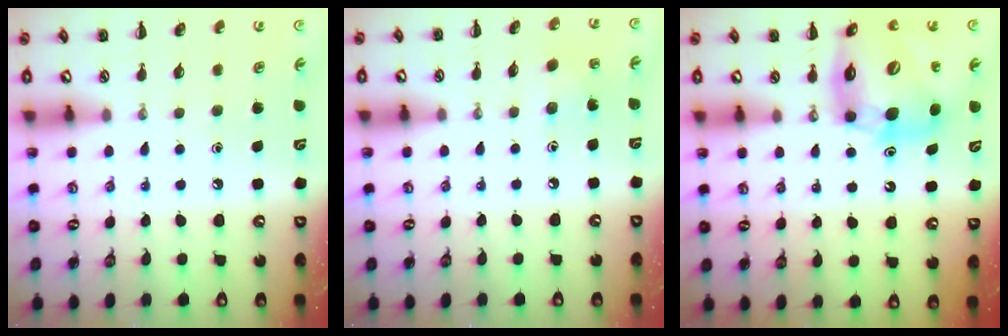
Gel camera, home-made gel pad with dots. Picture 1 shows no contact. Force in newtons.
{"total": 2.5, "press": 2.4, "slide": 0.7}
{"total": 12.6, "press": 12.3, "slide": 3.0}